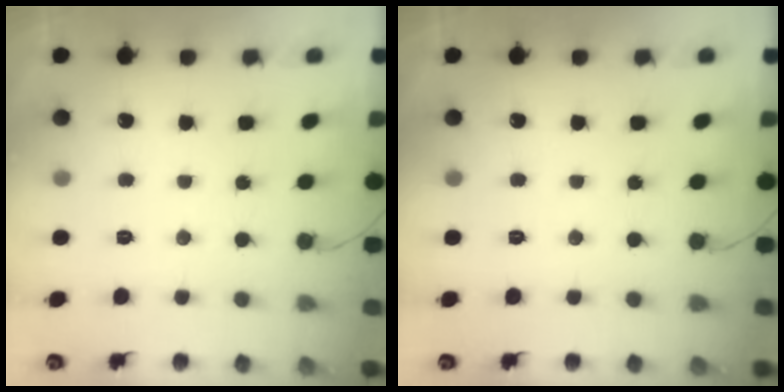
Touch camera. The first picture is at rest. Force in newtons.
{"total": 0.0}